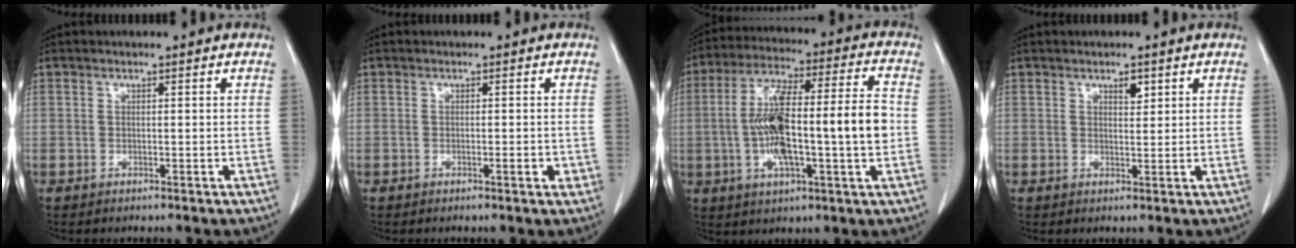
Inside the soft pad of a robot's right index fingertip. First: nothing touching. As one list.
[{"total": 1.7, "force": [-0.5, 0.4, 1.5], "torque": [-0.022, -0.001, -0.008]}, {"total": 17.5, "force": [-1.5, 2.3, 17.2], "torque": [-0.313, 0.020, -0.027]}, {"total": 1.8, "force": [1.1, 0.7, 1.2], "torque": [-0.017, -0.005, 0.017]}]